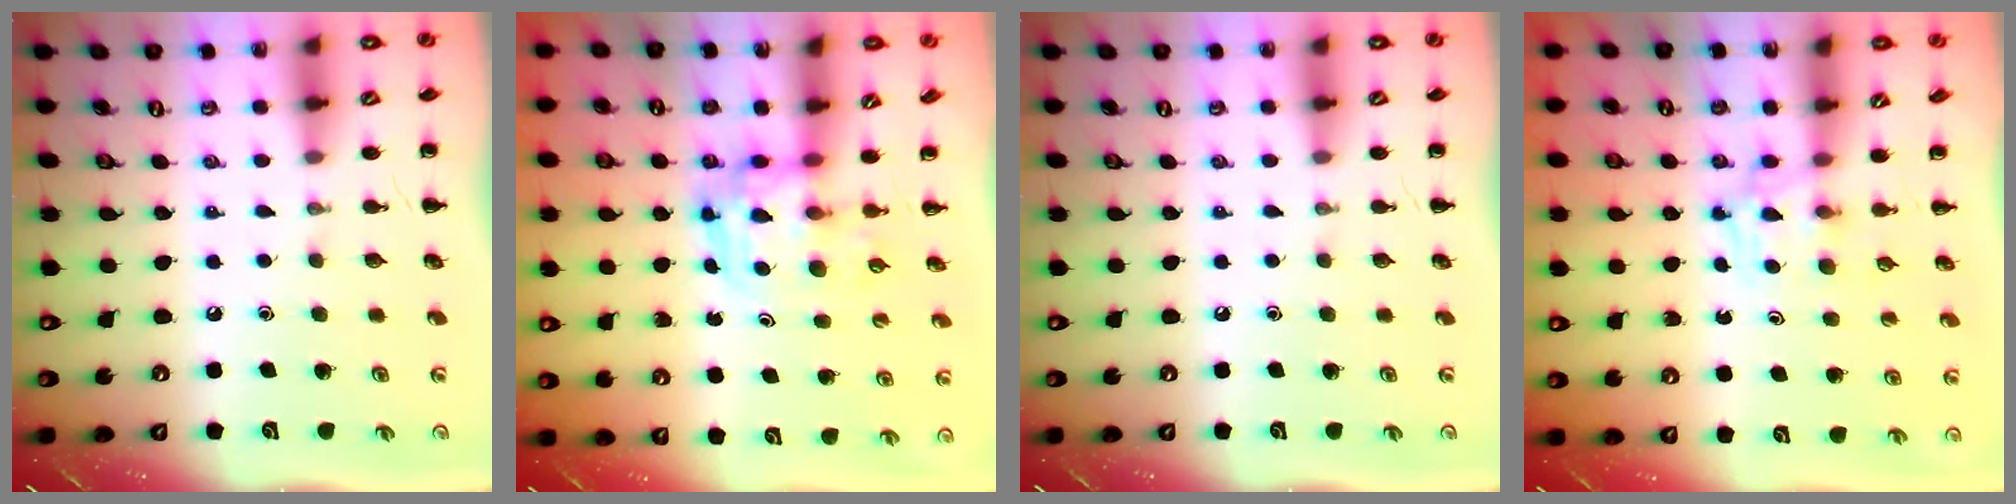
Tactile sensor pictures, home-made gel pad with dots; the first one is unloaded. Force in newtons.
{"total": 3.6, "press": 3.5, "slide": 0.6}
{"total": 0.0}
{"total": 3.2, "press": 2.9, "slide": 1.2}